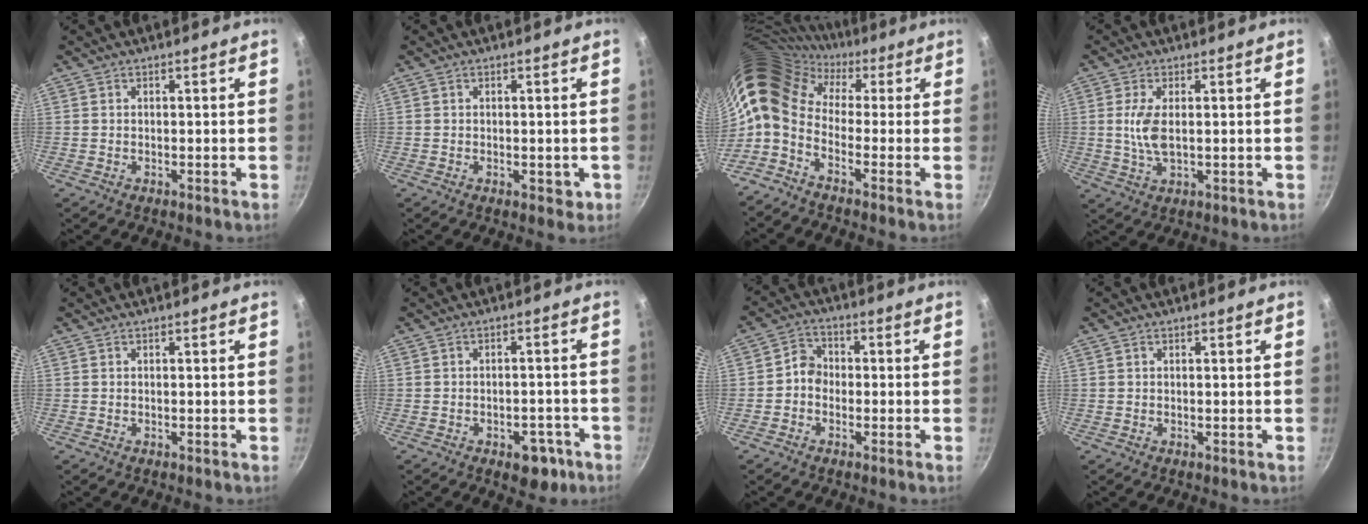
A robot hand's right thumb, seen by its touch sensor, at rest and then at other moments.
{"total": 2.5, "force": [-0.7, 1.4, 2.0], "torque": [-0.015, -0.004, -0.009]}
{"total": 13.5, "force": [1.3, 9.4, 9.6], "torque": [-0.179, 0.021, 0.001]}
{"total": 5.5, "force": [0.6, 2.3, 5.0], "torque": [-0.109, -0.004, 0.013]}
{"total": 0.0}
{"total": 6.6, "force": [-3.4, 3.8, 4.1], "torque": [-0.021, 0.025, -0.032]}
{"total": 4.1, "force": [-0.9, 3.5, 1.8], "torque": [-0.007, 0.017, -0.029]}
{"total": 0.0}